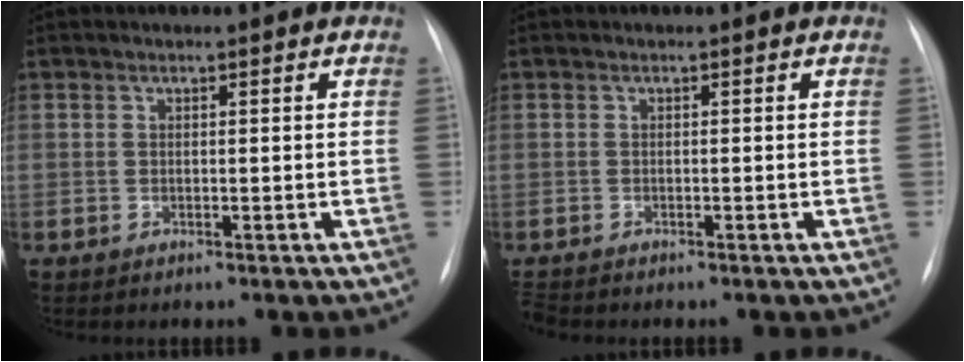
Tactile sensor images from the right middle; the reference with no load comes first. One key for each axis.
{"total": 1.1, "fx": -1.0, "fy": 0.1, "fz": 0.1, "tx": -0.004, "ty": -0.004, "tz": -0.017}